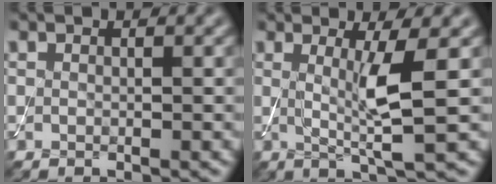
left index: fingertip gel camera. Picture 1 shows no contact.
{"total": 4.2, "force": [0.5, 0.4, 4.1], "torque": [-0.073, -0.010, 0.011]}